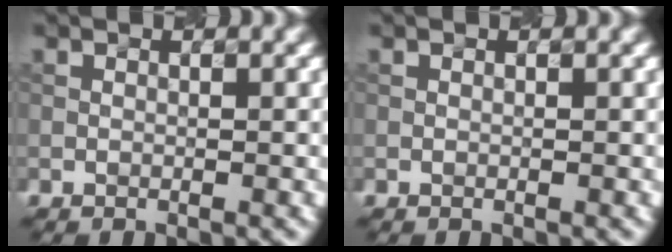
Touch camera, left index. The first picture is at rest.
{"total": 0.0}